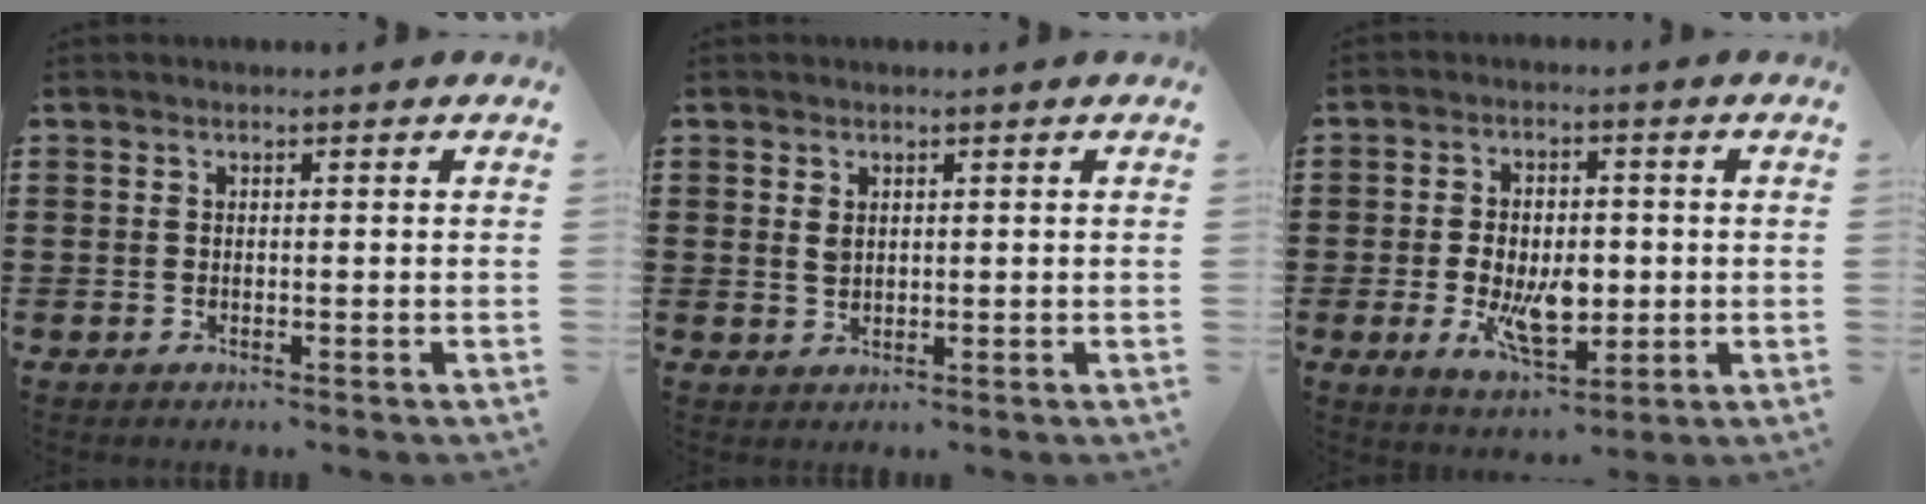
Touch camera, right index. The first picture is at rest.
{"total": 1.7, "force": [0.9, 1.1, 1.0], "torque": [-0.023, 0.004, 0.016]}
{"total": 8.0, "force": [-1.0, 4.5, 6.6], "torque": [-0.118, -0.005, -0.027]}